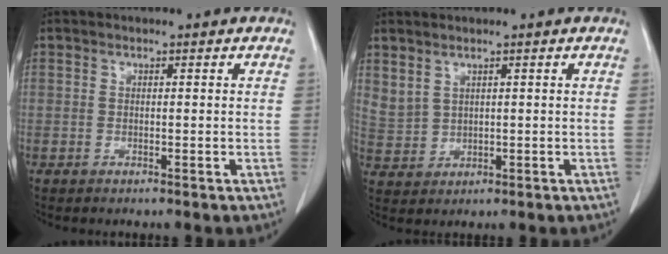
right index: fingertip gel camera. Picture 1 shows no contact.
{"total": 3.7, "force": [2.8, 2.1, 1.1], "torque": [-0.022, 0.002, 0.071]}